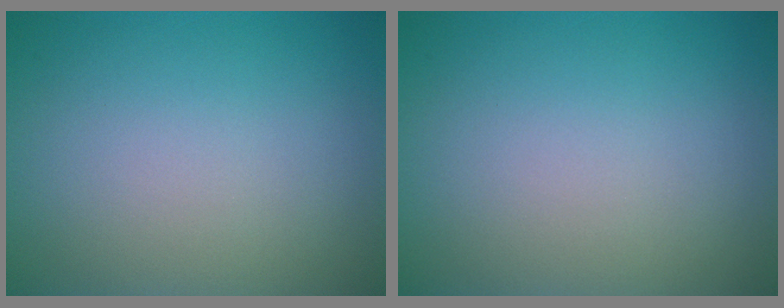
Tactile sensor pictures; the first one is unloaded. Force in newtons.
{"total": 0.0}